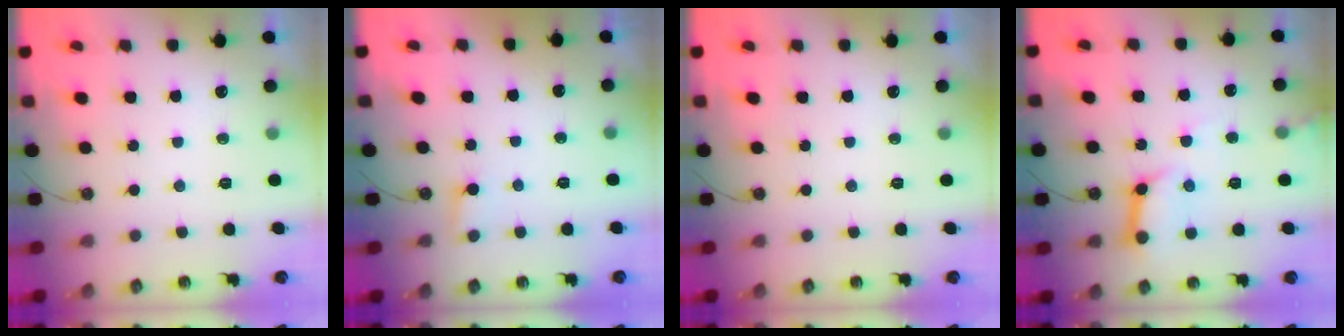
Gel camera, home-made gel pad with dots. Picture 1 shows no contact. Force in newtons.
{"total": 3.1, "press": 3.1, "slide": 0.3}
{"total": 0.0}
{"total": 10.9, "press": 10.8, "slide": 1.5}